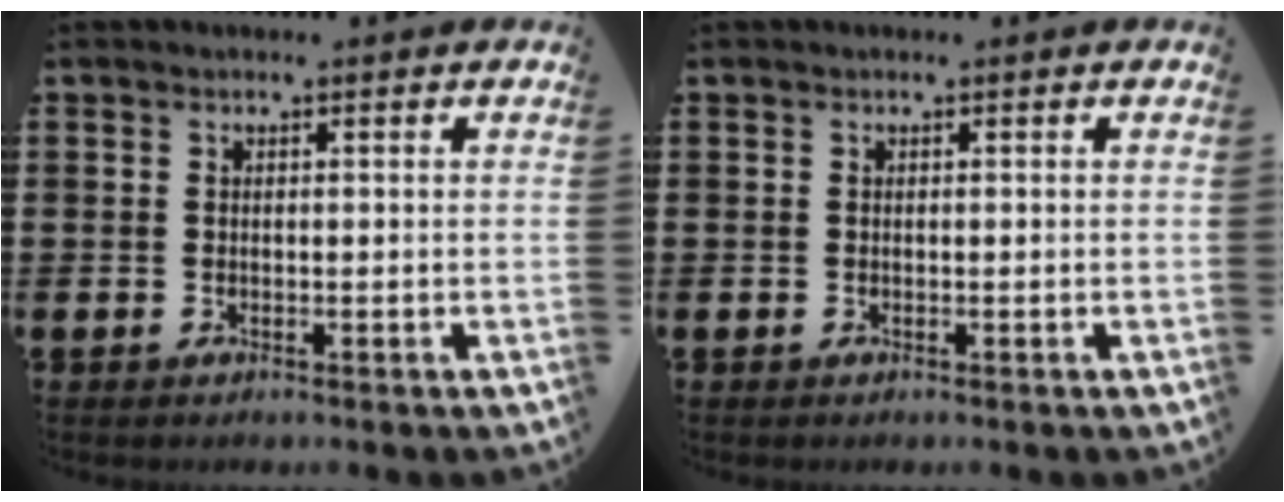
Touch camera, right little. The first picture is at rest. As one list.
[{"total": 0.0}]